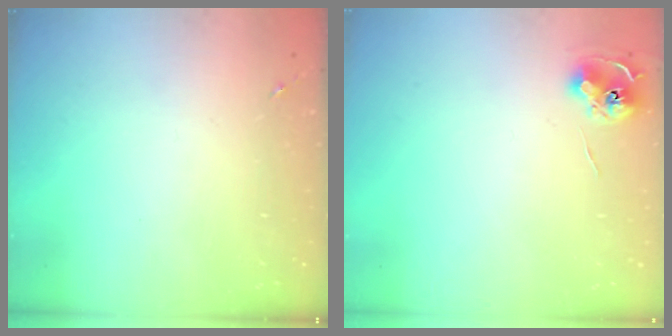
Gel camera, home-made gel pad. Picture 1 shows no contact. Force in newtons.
{"total": 6.6, "press": 6.6, "slide": 0.3}